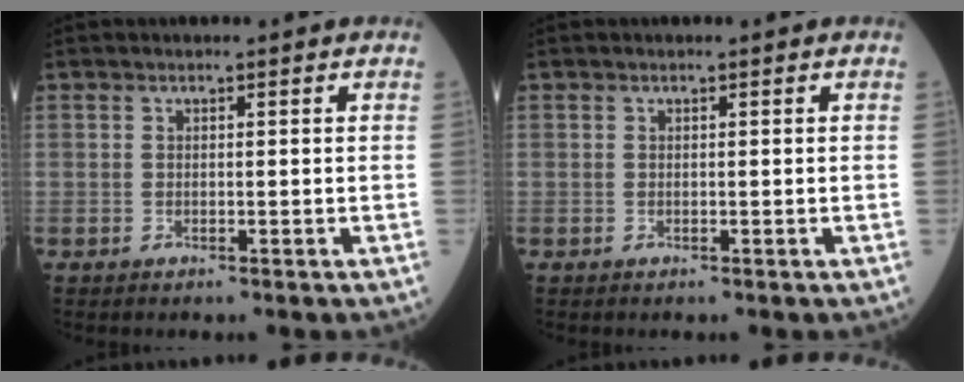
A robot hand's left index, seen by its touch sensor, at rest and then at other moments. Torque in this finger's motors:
{"motor_torque": [-0.28, 0.27, 0.00, -0.01]}